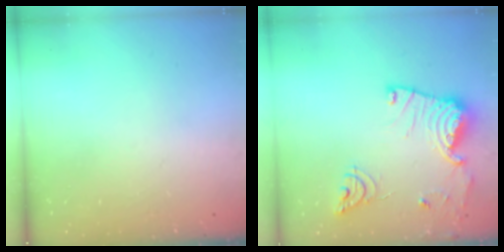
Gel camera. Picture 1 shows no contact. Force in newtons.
{"total": 18.4, "press": 18.3, "slide": 1.9}